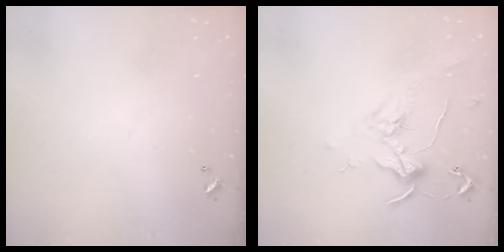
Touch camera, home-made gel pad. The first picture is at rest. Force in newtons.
{"total": 0.7, "press": 0.3, "slide": 0.7}